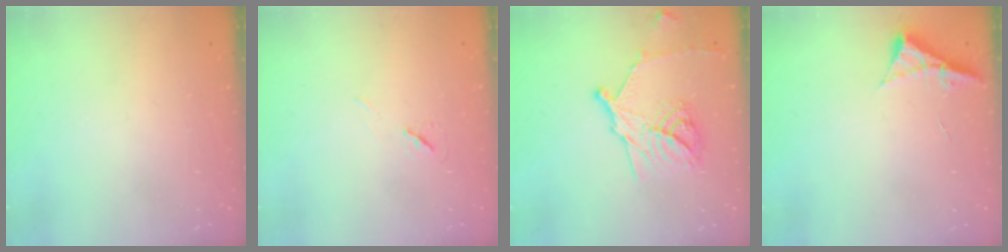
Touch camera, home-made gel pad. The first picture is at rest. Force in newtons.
{"total": 6.4, "press": 5.8, "slide": 2.5}
{"total": 14.9, "press": 14.9, "slide": 0.8}
{"total": 5.4, "press": 5.4, "slide": 0.7}